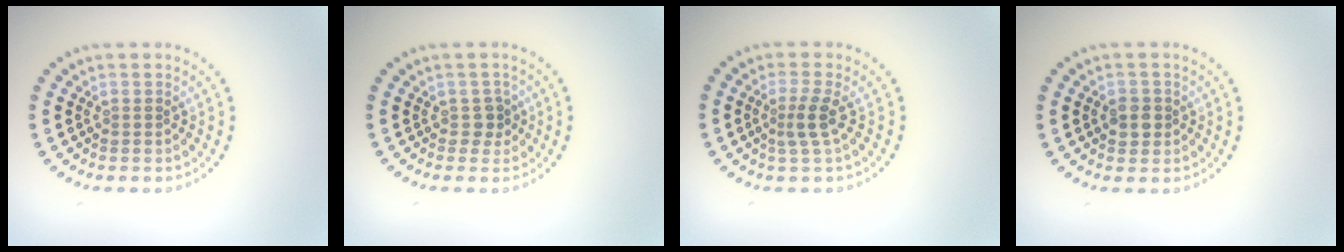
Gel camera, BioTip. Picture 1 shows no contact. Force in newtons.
{"total": 1.2, "press": 1.0, "slide": 0.7}
{"total": 2.0, "press": 1.5, "slide": 1.3}
{"total": 1.8, "press": 1.7, "slide": 0.6}